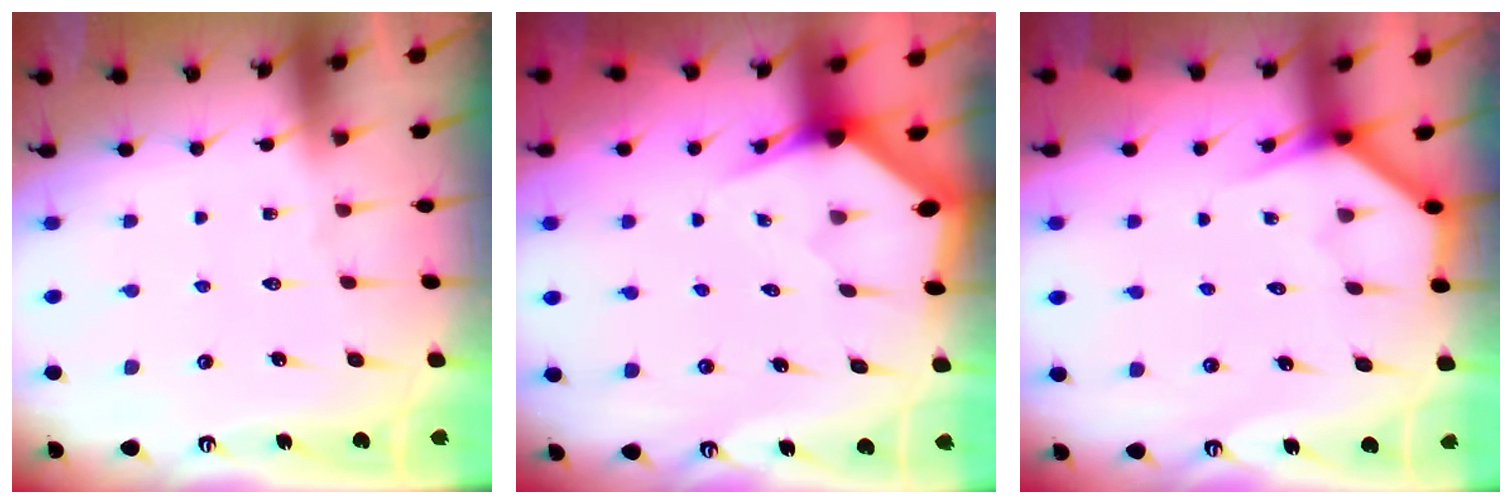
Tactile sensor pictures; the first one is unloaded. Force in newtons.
{"total": 3.3, "press": 3.3, "slide": 0.2}
{"total": 3.7, "press": 3.7, "slide": 0.3}